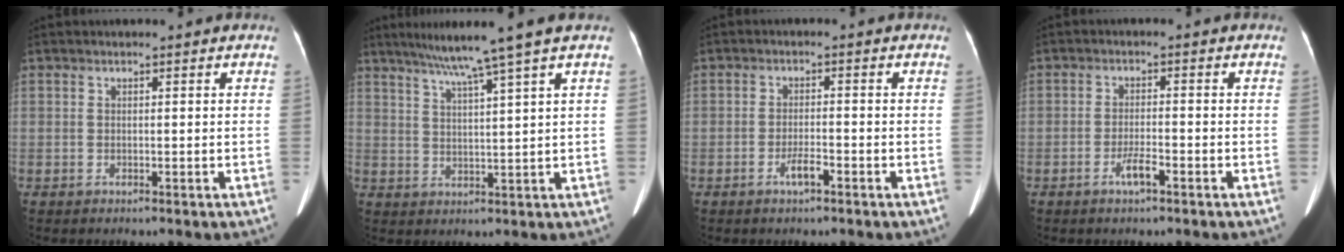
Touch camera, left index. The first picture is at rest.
{"total": 7.8, "force": [5.7, -2.3, 4.8], "torque": [-0.076, 0.008, 0.093]}
{"total": 2.6, "force": [-1.6, 0.4, 2.0], "torque": [-0.037, 0.000, -0.032]}
{"total": 2.9, "force": [-1.8, 0.3, 2.3], "torque": [-0.044, -0.001, -0.035]}